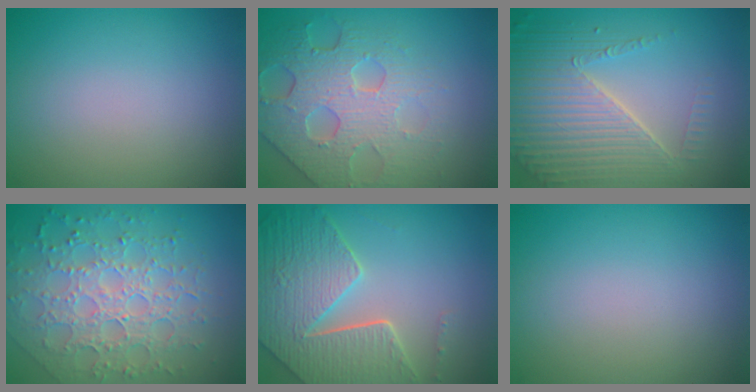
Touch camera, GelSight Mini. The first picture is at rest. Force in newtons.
{"total": 6.3, "press": 5.1, "slide": 3.8}
{"total": 7.0, "press": 5.1, "slide": 4.8}
{"total": 7.2, "press": 5.1, "slide": 5.1}
{"total": 7.8, "press": 5.8, "slide": 5.3}
{"total": 0.0}